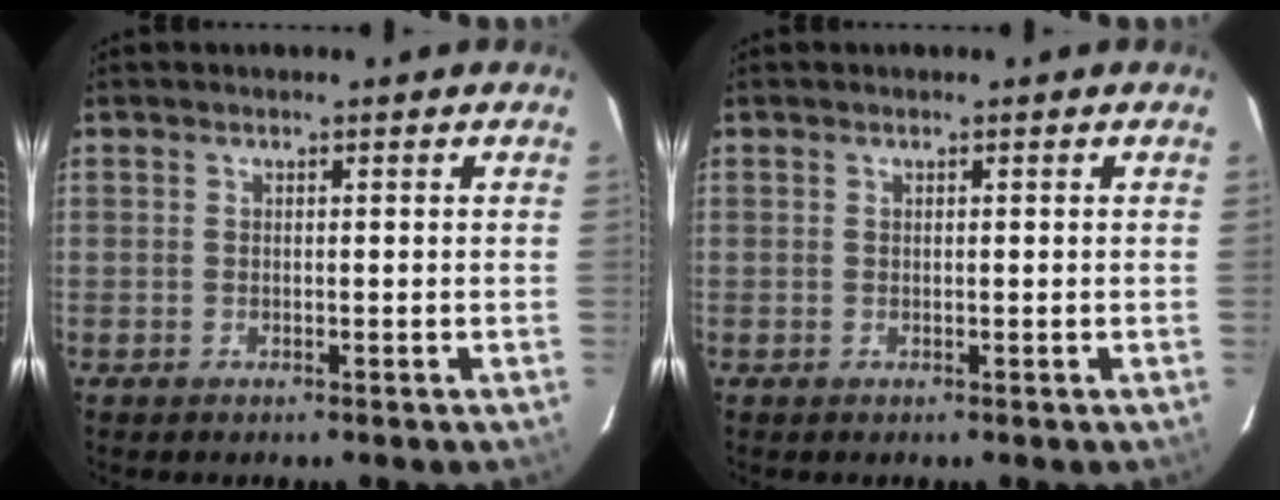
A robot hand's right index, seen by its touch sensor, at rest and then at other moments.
{"total": 0.0}